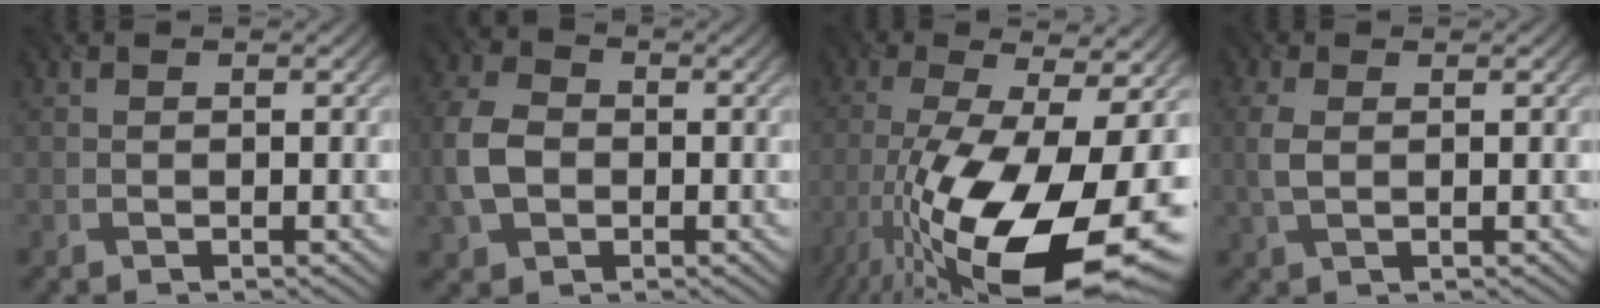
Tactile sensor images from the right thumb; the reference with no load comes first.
{"total": 6.5, "force": [-0.8, 4.9, 4.2], "torque": [-0.118, -0.001, -0.025]}
{"total": 20.0, "force": [-7.6, 7.2, 17.0], "torque": [-0.330, -0.039, -0.124]}
{"total": 2.7, "force": [0.3, 1.5, 2.2], "torque": [-0.064, 0.002, 0.005]}